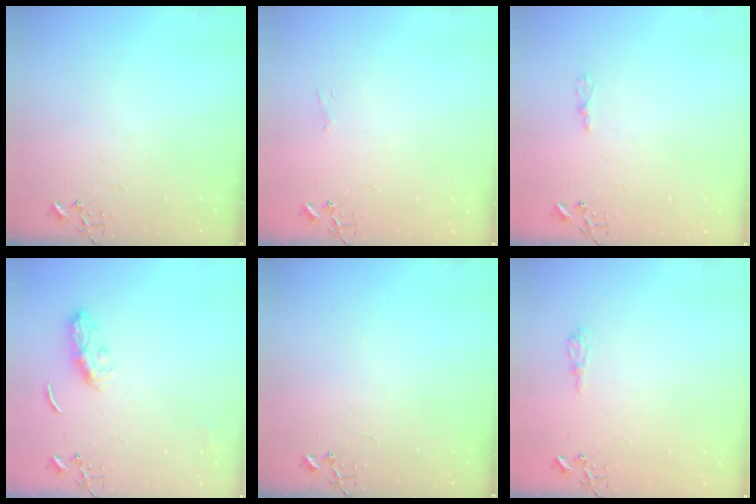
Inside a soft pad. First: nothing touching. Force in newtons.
{"total": 4.2, "press": 4.2, "slide": 0.3}
{"total": 3.2, "press": 3.1, "slide": 0.4}
{"total": 8.4, "press": 8.4, "slide": 0.2}
{"total": 0.0}
{"total": 7.1, "press": 7.1, "slide": 0.9}